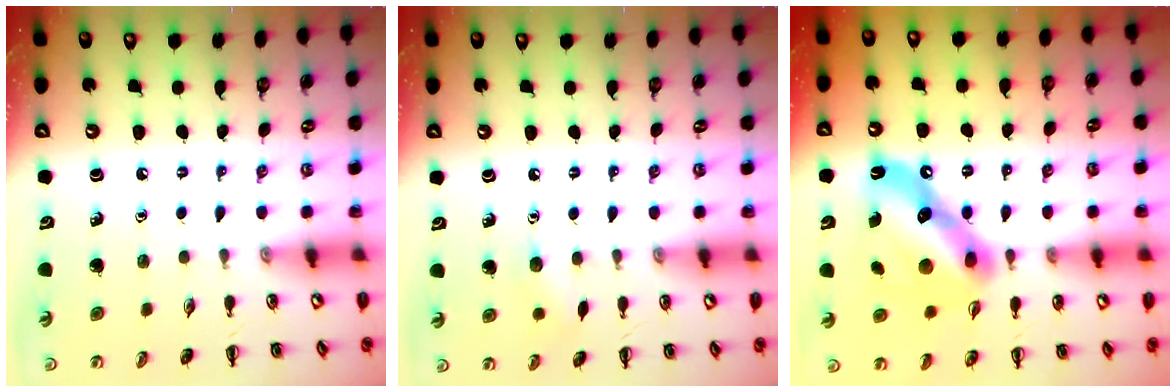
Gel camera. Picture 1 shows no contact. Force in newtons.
{"total": 5.1, "press": 5.0, "slide": 1.1}
{"total": 17.1, "press": 17.0, "slide": 1.5}